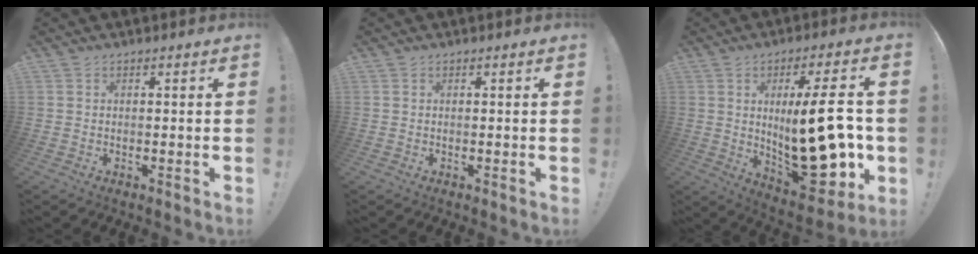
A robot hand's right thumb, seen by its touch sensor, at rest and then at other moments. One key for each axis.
{"total": 0.0}
{"total": 25.1, "fx": -0.2, "fy": 9.4, "fz": 23.3, "tx": -0.347, "ty": -0.011, "tz": 0.008}